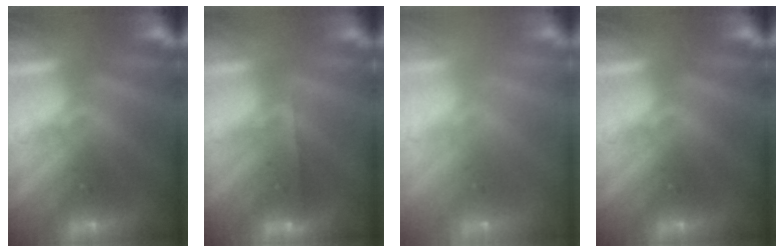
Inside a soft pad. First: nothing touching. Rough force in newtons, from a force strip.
{"total": 1.8}
{"total": 8.8}
{"total": 0.0}